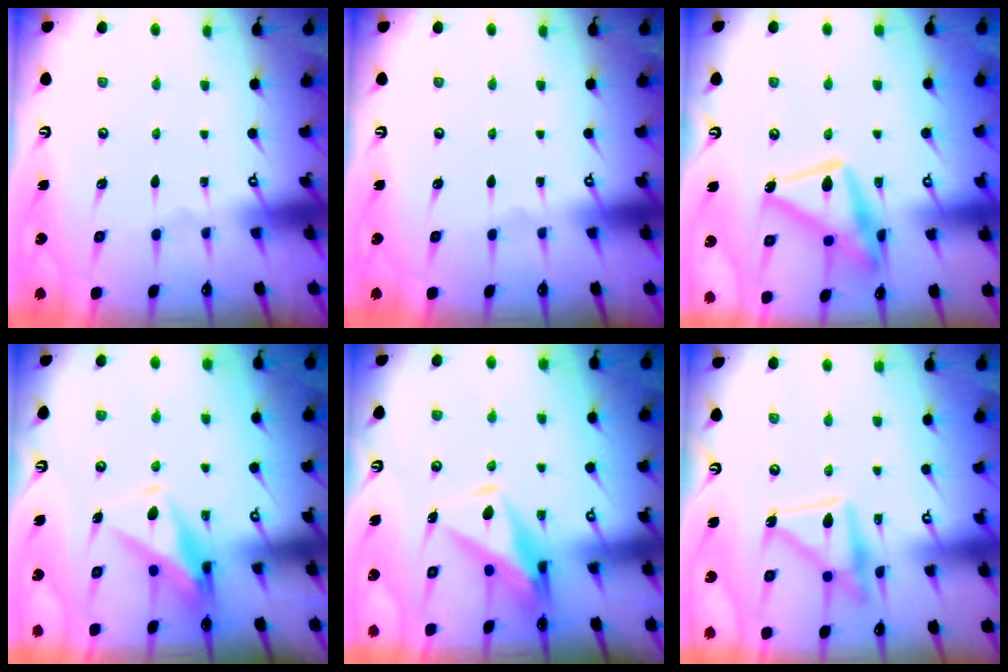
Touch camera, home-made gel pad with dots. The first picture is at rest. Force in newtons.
{"total": 0.0}
{"total": 19.3, "press": 19.2, "slide": 1.5}
{"total": 8.8, "press": 8.7, "slide": 0.9}
{"total": 8.9, "press": 8.9, "slide": 0.9}
{"total": 15.8, "press": 15.7, "slide": 1.1}